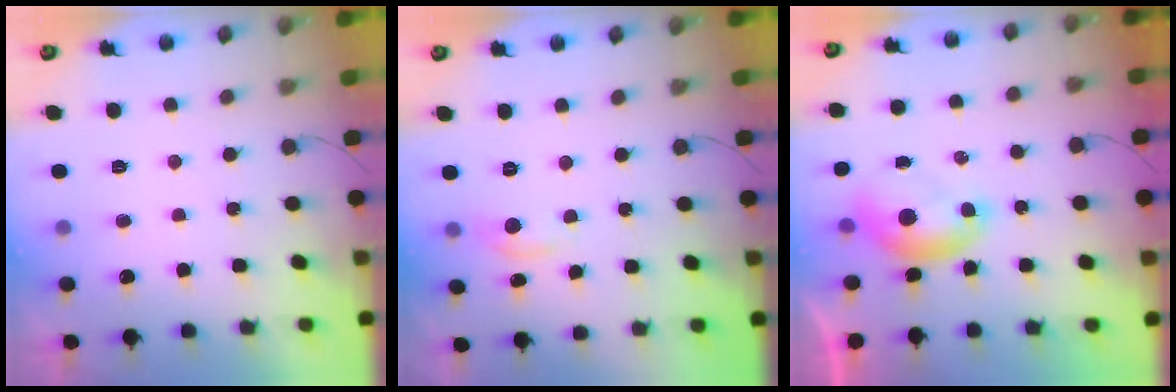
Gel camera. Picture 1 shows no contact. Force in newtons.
{"total": 4.4, "press": 4.3, "slide": 0.5}
{"total": 6.8, "press": 6.8, "slide": 0.7}